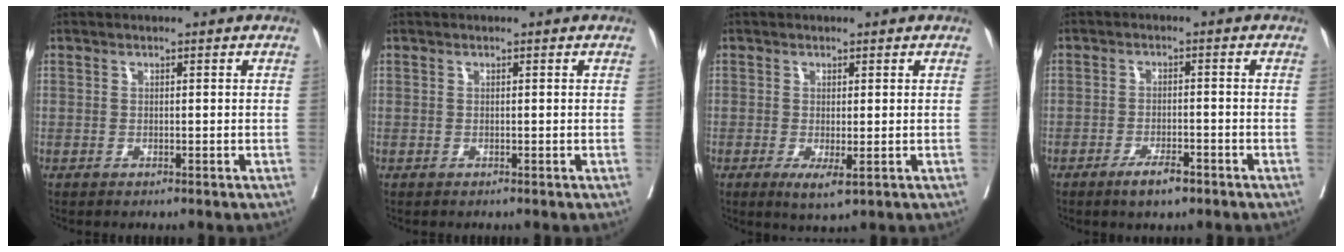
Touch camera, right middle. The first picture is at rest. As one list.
[{"total": 0.0}, {"total": 3.2, "force": [-1.0, 0.9, 2.9], "torque": [-0.045, -0.009, -0.009]}, {"total": 4.0, "force": [-2.7, 1.0, 2.7], "torque": [-0.051, -0.001, -0.043]}]